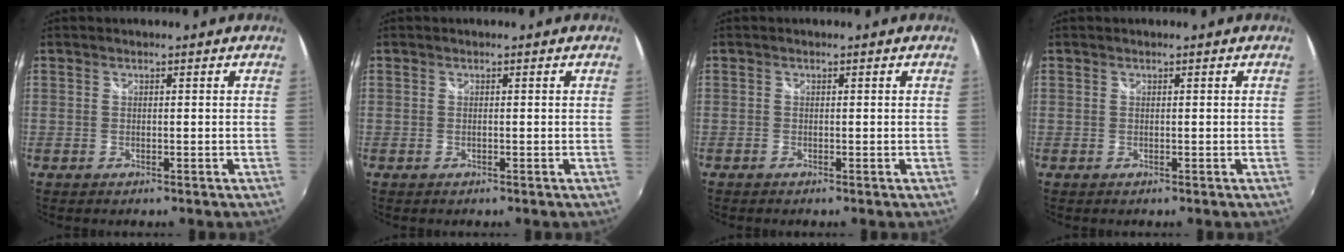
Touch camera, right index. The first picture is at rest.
{"total": 0.0}
{"total": 0.5, "force": [-0.4, 0.3, 0.0], "torque": [-0.002, -0.002, -0.012]}
{"total": 0.0}